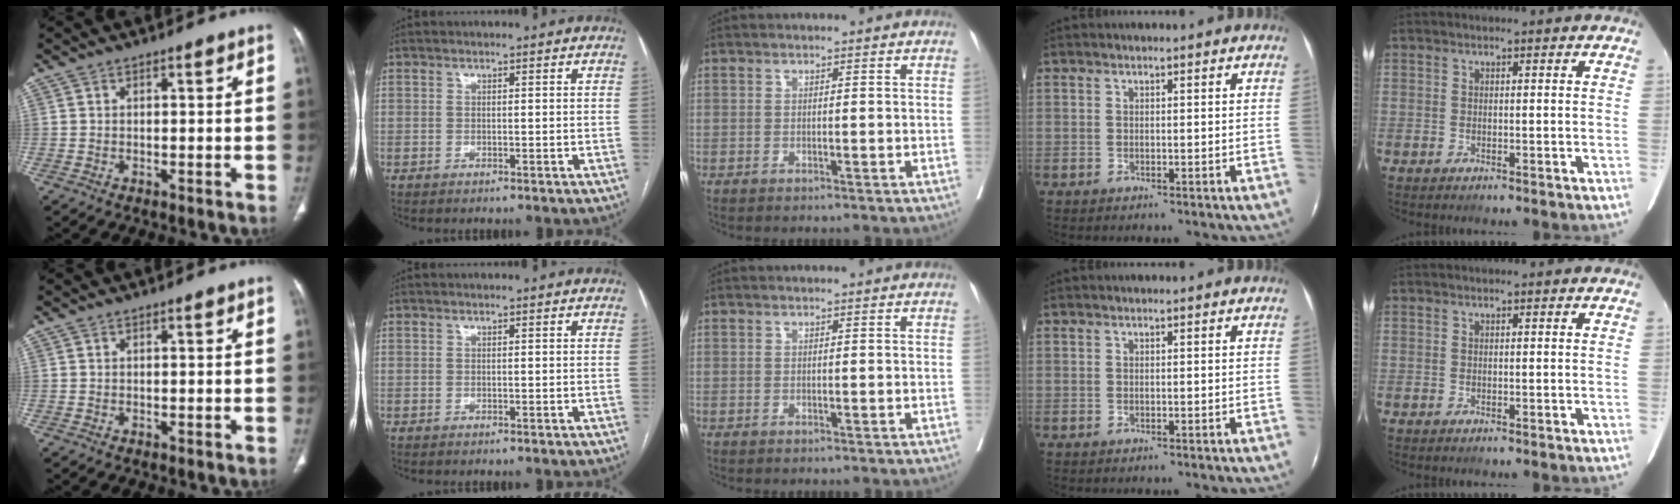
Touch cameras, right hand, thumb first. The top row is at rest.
{}